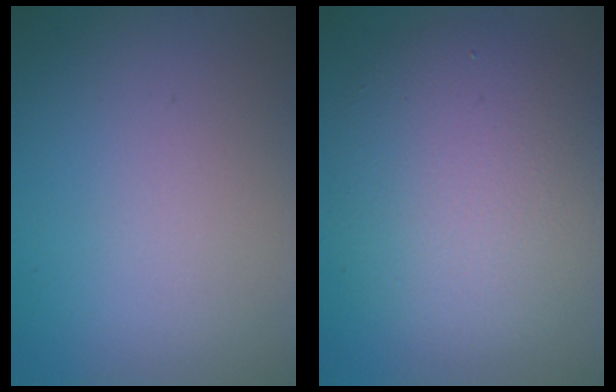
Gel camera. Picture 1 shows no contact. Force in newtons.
{"total": 6.5, "press": 6.5, "slide": 0.6}